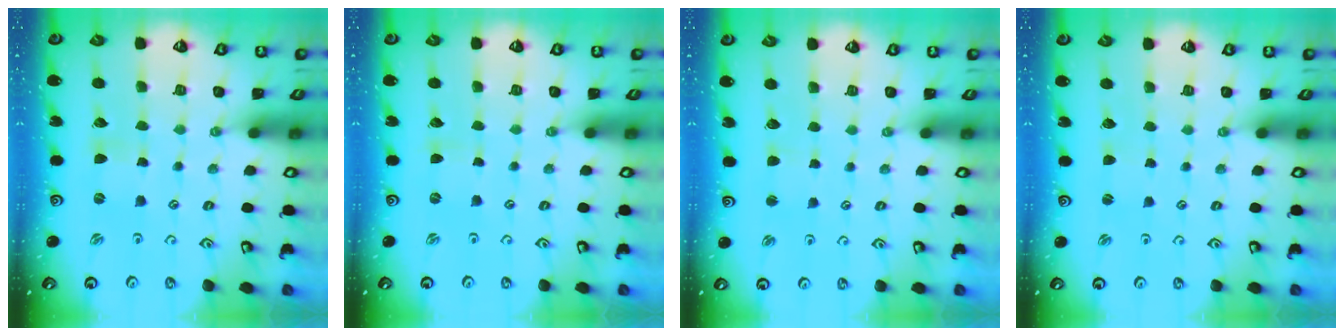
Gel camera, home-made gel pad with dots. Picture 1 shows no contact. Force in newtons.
{"total": 0.0}
{"total": 1.9, "press": 1.9, "slide": 0.3}
{"total": 0.9, "press": 0.8, "slide": 0.2}